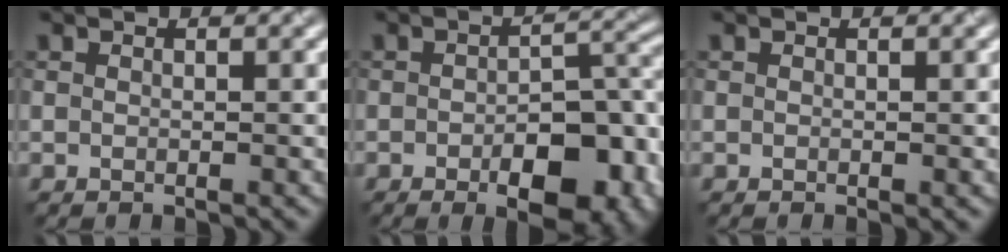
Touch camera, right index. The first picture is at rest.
{"total": 9.1, "force": [-3.6, 4.1, 7.3], "torque": [-0.092, -0.004, -0.043]}
{"total": 0.0}